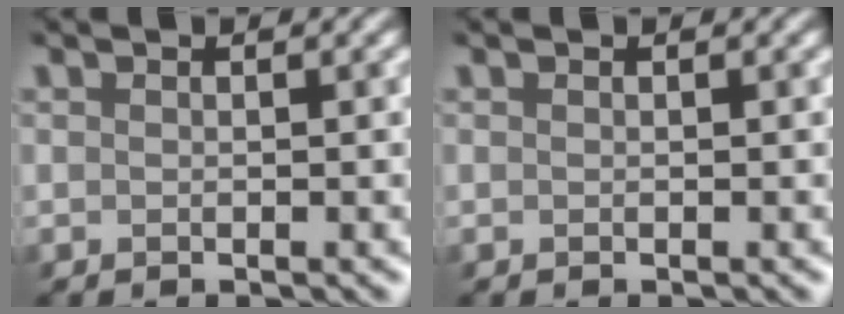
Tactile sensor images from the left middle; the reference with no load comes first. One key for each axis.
{"total": 0.0}